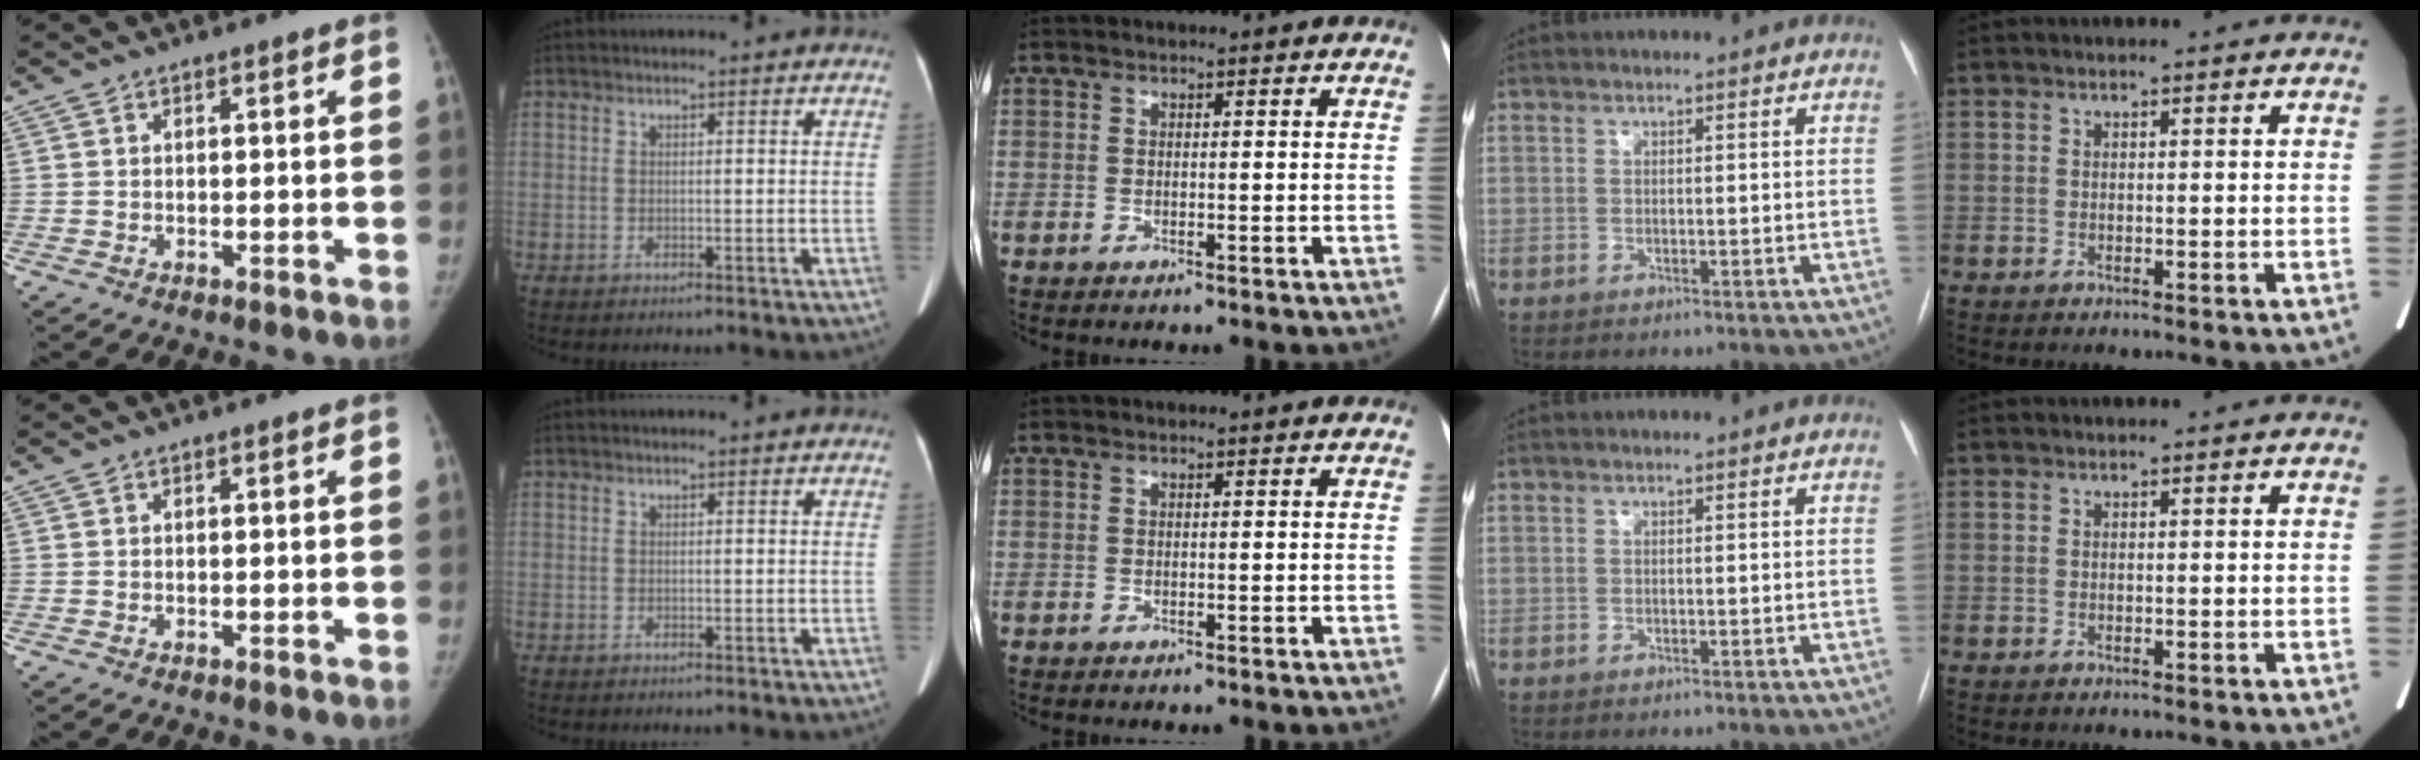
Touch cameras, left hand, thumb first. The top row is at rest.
{}